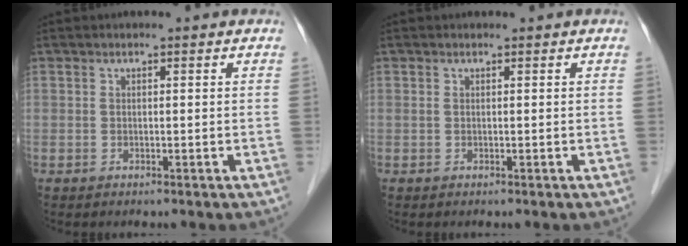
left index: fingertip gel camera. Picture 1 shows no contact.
{"total": 0.0}